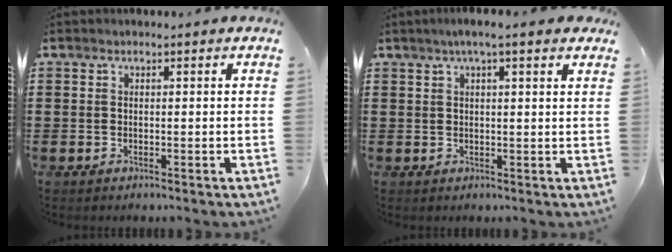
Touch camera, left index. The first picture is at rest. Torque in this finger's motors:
{"motor_torque": [1.15, -0.99, 0.46, 0.13]}